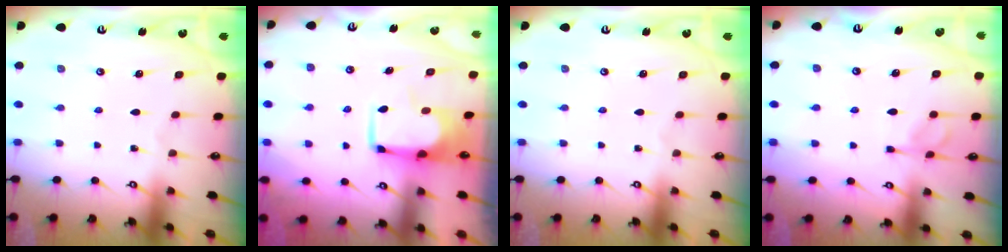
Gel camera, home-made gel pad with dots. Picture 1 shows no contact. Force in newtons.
{"total": 2.2, "press": 2.2, "slide": 0.2}
{"total": 0.0}
{"total": 5.7, "press": 5.7, "slide": 0.5}